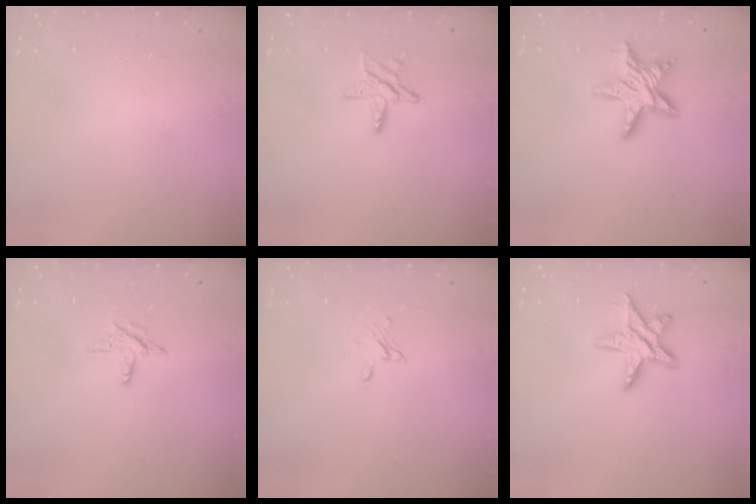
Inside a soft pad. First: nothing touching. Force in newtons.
{"total": 7.4, "press": 7.4, "slide": 0.2}
{"total": 12.0, "press": 12.0, "slide": 0.8}
{"total": 6.5, "press": 6.5, "slide": 0.4}
{"total": 3.2, "press": 3.2, "slide": 0.2}
{"total": 10.6, "press": 10.6, "slide": 0.5}